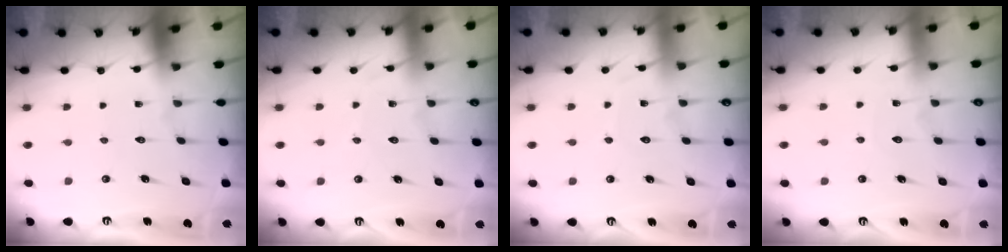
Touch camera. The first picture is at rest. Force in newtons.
{"total": 2.6, "press": 2.5, "slide": 0.3}
{"total": 4.6, "press": 4.5, "slide": 0.7}
{"total": 5.0, "press": 5.0, "slide": 0.6}